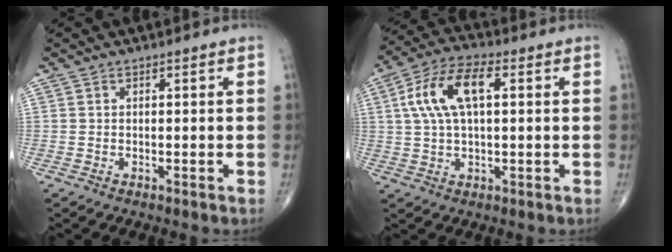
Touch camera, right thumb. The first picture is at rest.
{"total": 11.5, "force": [2.5, 5.3, 9.9], "torque": [-0.201, 0.025, 0.043]}